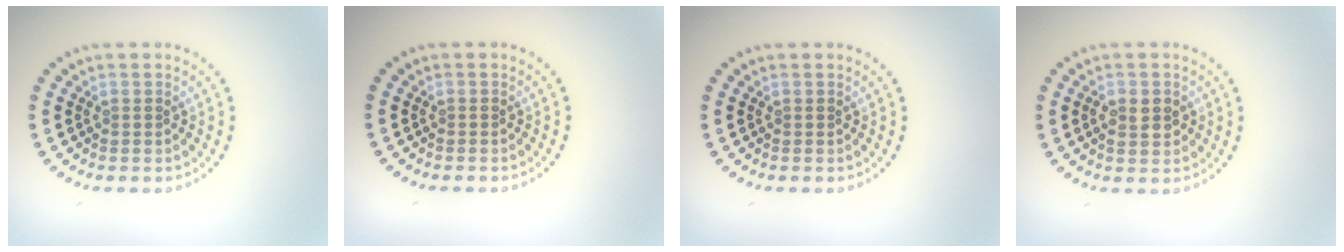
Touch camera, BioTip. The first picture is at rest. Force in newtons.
{"total": 0.0}
{"total": 0.0}
{"total": 2.3, "press": 2.3, "slide": 0.2}